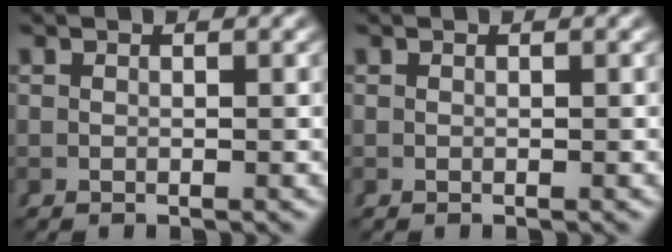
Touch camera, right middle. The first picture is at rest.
{"total": 0.0}